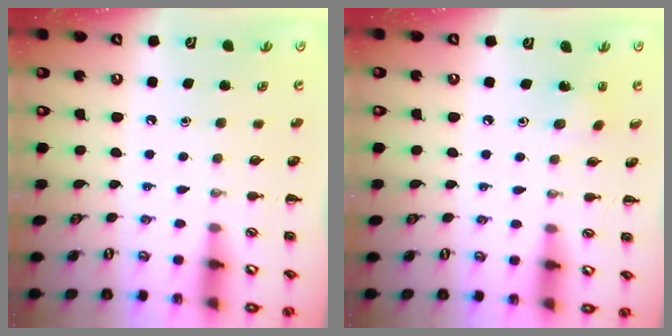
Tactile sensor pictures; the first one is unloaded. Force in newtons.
{"total": 1.8, "press": 1.7, "slide": 0.7}